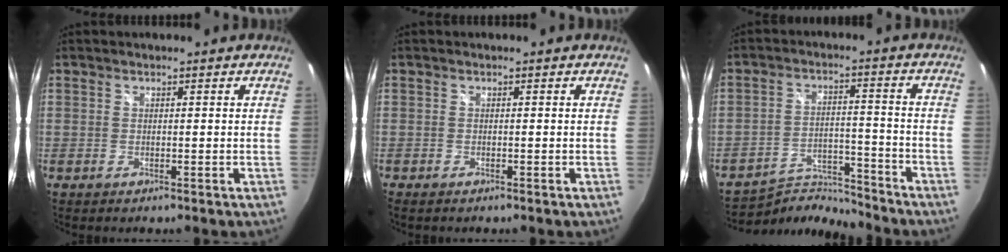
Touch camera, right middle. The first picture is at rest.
{"total": 0.7, "force": [-0.6, 0.3, 0.2], "torque": [-0.006, -0.004, -0.013]}
{"total": 6.9, "force": [-6.9, 0.6, -0.1], "torque": [-0.012, 0.015, -0.117]}